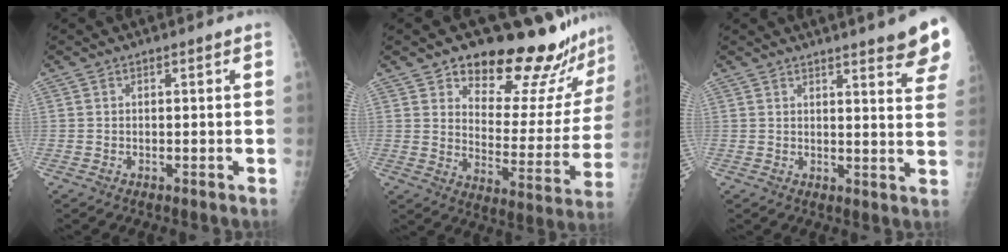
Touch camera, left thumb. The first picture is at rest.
{"total": 21.0, "force": [17.2, 7.0, 9.7], "torque": [-0.074, -0.126, 0.229]}
{"total": 11.9, "force": [9.0, 1.6, 7.6], "torque": [-0.068, -0.040, 0.092]}